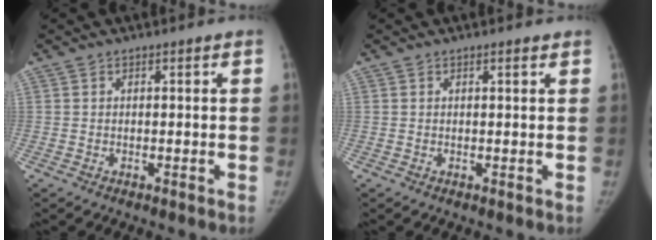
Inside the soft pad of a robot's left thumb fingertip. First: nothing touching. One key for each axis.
{"total": 0.8, "fx": 0.6, "fy": 0.2, "fz": 0.5, "tx": -0.007, "ty": -0.003, "tz": 0.008}